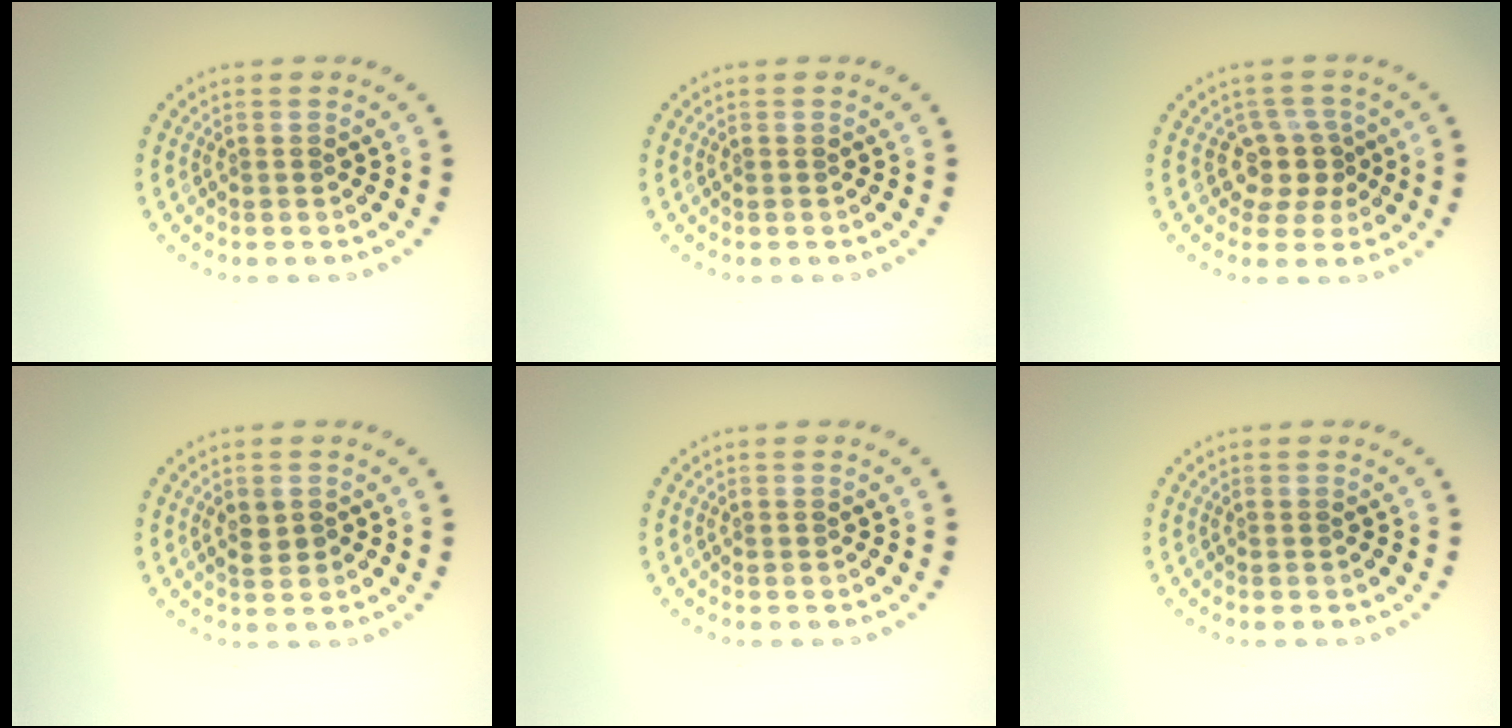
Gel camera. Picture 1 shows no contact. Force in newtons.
{"total": 0.0}
{"total": 2.9, "press": 2.3, "slide": 1.8}
{"total": 1.5, "press": 1.5, "slide": 0.3}
{"total": 0.0}
{"total": 0.0}